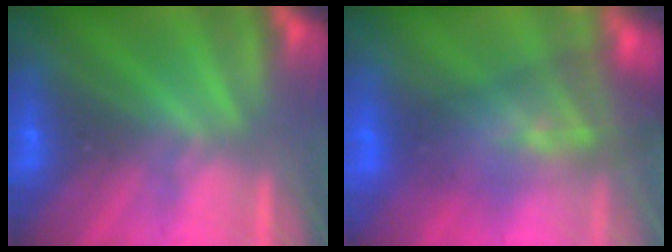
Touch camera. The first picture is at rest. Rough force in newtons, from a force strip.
{"total": 11.3}